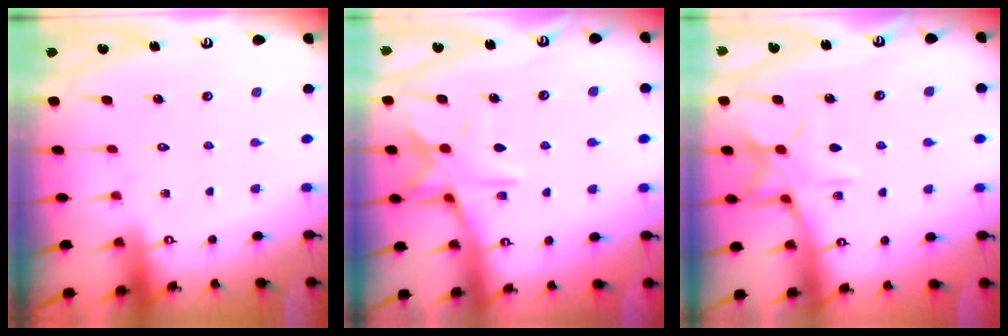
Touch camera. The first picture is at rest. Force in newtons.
{"total": 11.7, "press": 11.7, "slide": 0.9}
{"total": 9.4, "press": 9.4, "slide": 0.5}